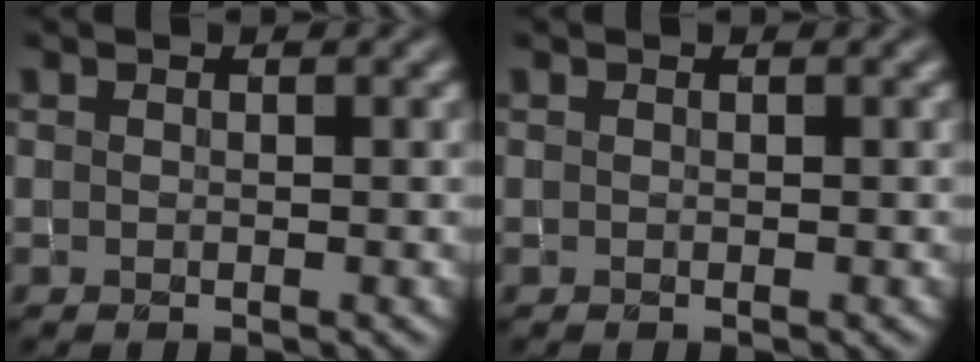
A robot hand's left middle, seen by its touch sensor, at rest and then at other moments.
{"total": 0.0}